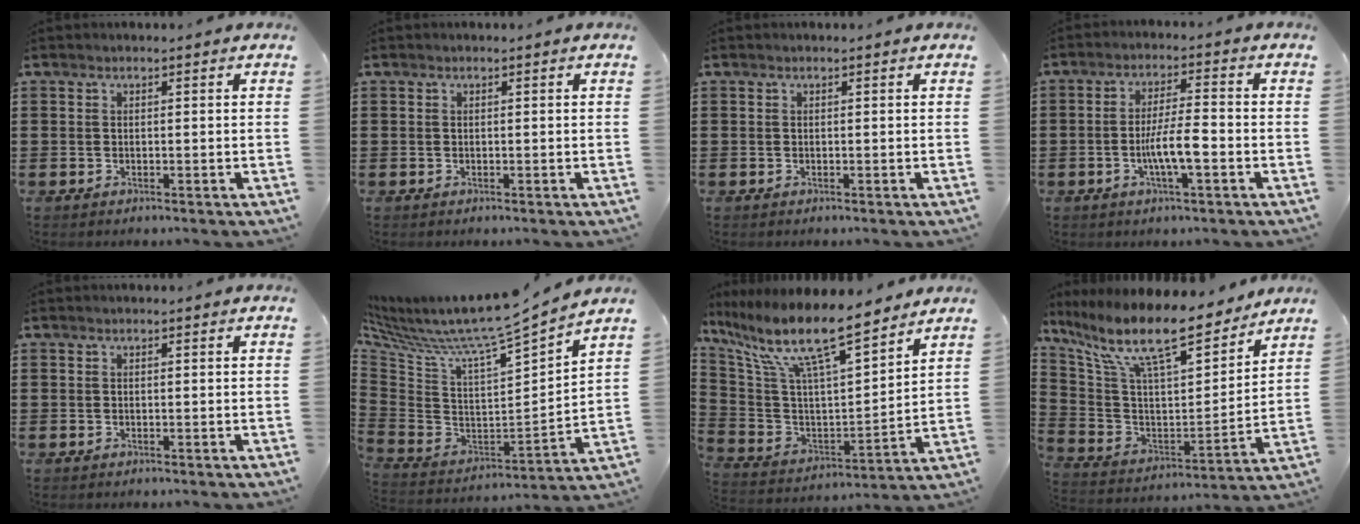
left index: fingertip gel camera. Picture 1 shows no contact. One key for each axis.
{"total": 0.0}
{"total": 0.0}
{"total": 6.5, "fx": -1.9, "fy": 1.3, "fz": 6.1, "tx": -0.114, "ty": 0.002, "tz": -0.038}
{"total": 0.0}
{"total": 8.0, "fx": 6.7, "fy": -0.2, "fz": 4.4, "tx": -0.110, "ty": -0.063, "tz": 0.100}
{"total": 12.9, "fx": 9.9, "fy": 2.3, "fz": 7.9, "tx": -0.190, "ty": -0.061, "tz": 0.170}
{"total": 14.3, "fx": 11.2, "fy": 2.9, "fz": 8.4, "tx": -0.196, "ty": -0.069, "tz": 0.192}